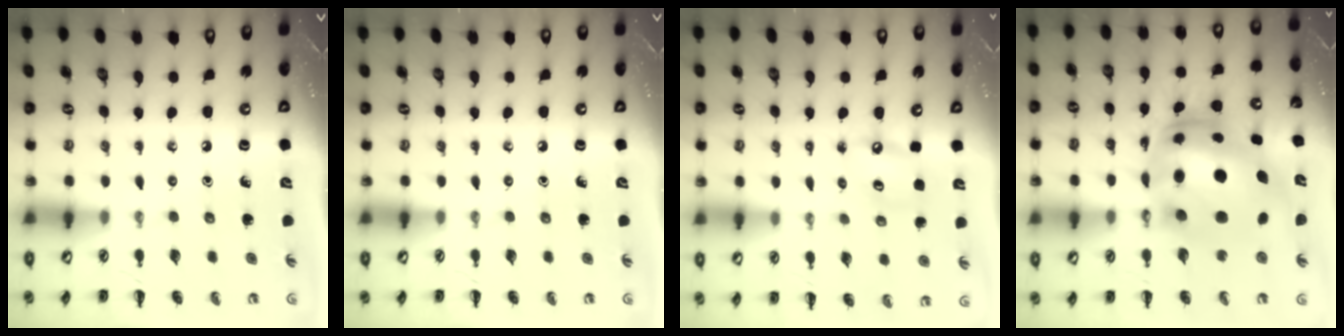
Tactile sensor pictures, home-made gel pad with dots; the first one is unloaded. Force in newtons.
{"total": 0.0}
{"total": 6.6, "press": 6.5, "slide": 1.2}
{"total": 17.3, "press": 16.7, "slide": 4.5}